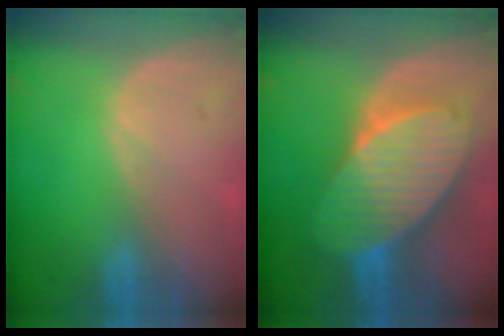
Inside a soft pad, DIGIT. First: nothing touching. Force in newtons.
{"total": 10.6, "press": 10.5, "slide": 0.8}